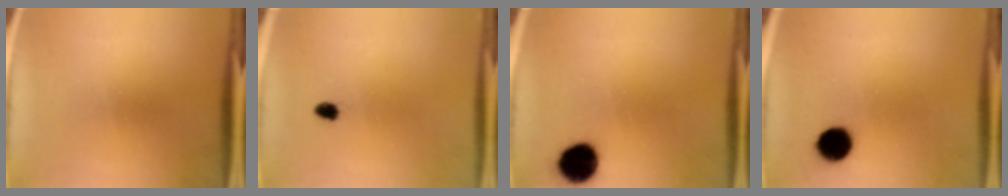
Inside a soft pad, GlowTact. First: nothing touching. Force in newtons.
{"total": 1.4}
{"total": 9.2}
{"total": 7.4}